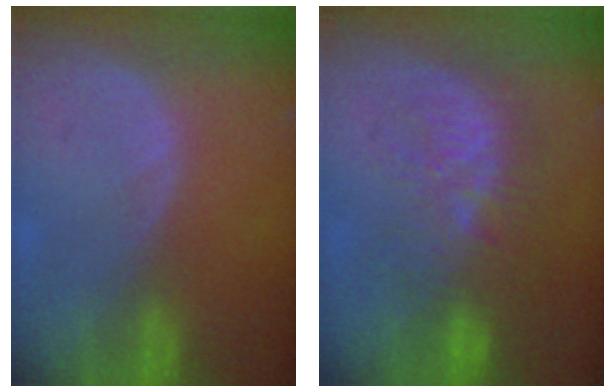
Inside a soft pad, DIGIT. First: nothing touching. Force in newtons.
{"total": 9.2, "press": 8.9, "slide": 2.6}